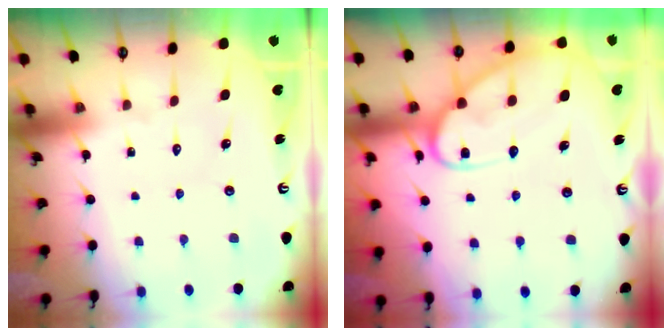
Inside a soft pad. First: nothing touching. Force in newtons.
{"total": 11.9, "press": 11.9, "slide": 1.0}